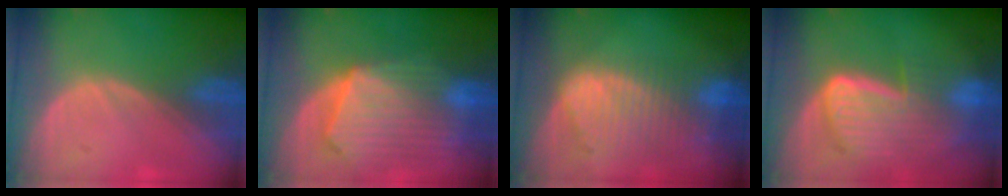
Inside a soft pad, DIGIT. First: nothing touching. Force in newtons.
{"total": 10.9, "press": 9.5, "slide": 5.2}
{"total": 9.3, "press": 8.1, "slide": 4.4}
{"total": 9.1, "press": 7.9, "slide": 4.3}